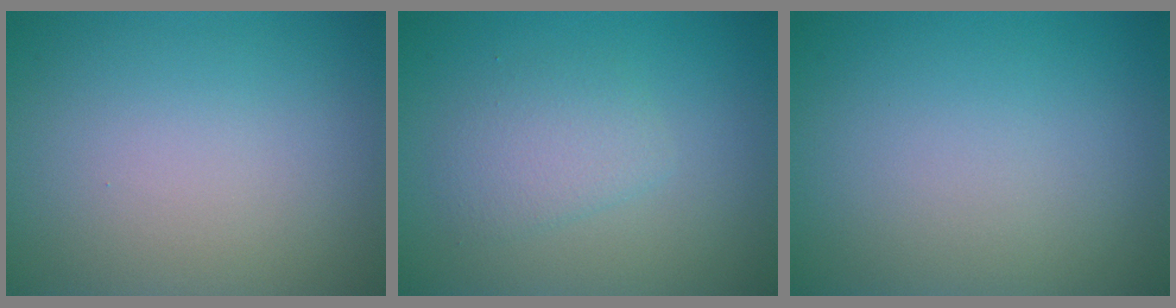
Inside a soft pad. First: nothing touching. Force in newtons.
{"total": 2.3, "press": 2.3, "slide": 0.0}
{"total": 0.0}